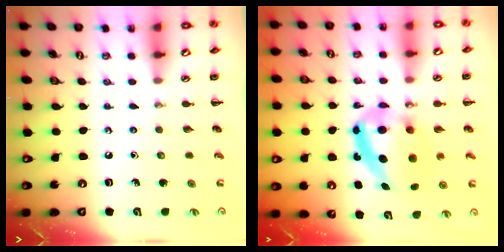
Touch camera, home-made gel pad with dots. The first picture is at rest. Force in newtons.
{"total": 14.1, "press": 13.7, "slide": 3.6}